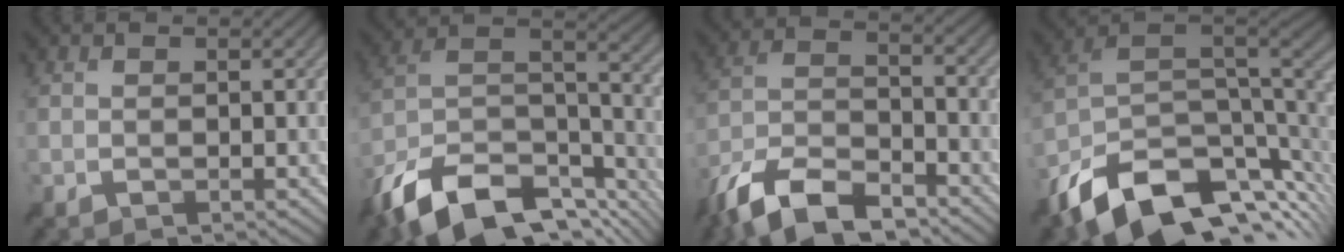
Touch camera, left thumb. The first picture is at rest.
{"total": 16.1, "force": [-11.2, 7.0, 9.2], "torque": [-0.214, -0.015, -0.186]}
{"total": 12.1, "force": [-8.9, 4.5, 6.9], "torque": [-0.136, -0.002, -0.185]}
{"total": 14.6, "force": [-6.6, 8.0, 10.2], "torque": [-0.219, -0.028, -0.105]}